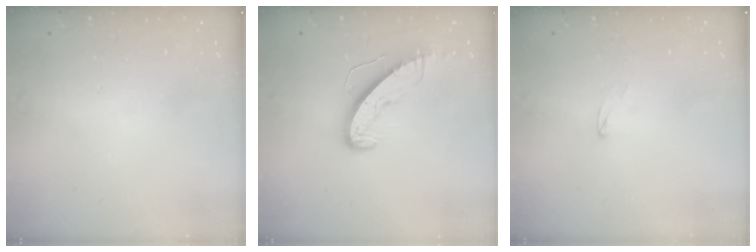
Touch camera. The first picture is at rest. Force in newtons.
{"total": 9.0, "press": 9.0, "slide": 0.5}
{"total": 2.2, "press": 2.2, "slide": 0.2}